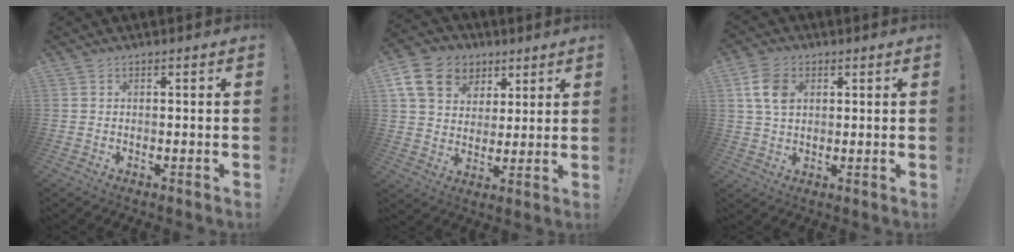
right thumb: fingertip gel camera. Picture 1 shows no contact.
{"total": 15.0, "force": [6.7, 11.5, 6.9], "torque": [-0.096, -0.033, 0.134]}
{"total": 8.9, "force": [2.7, 6.4, 5.6], "torque": [-0.094, 0.006, 0.054]}